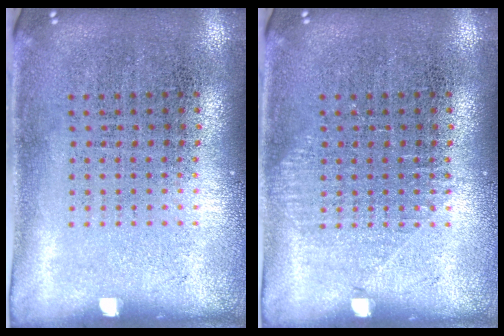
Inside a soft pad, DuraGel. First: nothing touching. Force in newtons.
{"total": 0.8, "press": 0.8, "slide": 0.3}